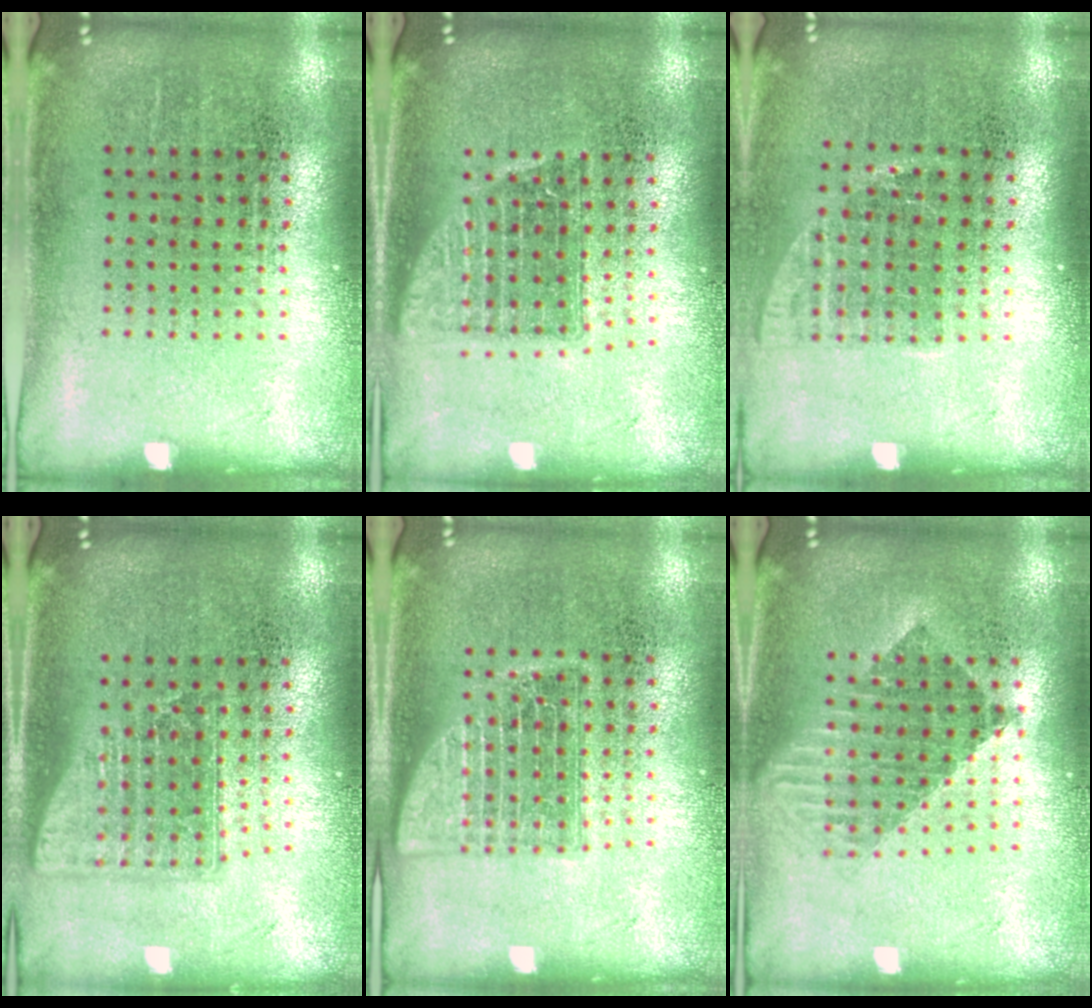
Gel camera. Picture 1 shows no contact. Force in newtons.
{"total": 1.4, "press": 1.1, "slide": 0.8}
{"total": 1.1, "press": 0.9, "slide": 0.6}
{"total": 1.6, "press": 1.3, "slide": 1.0}
{"total": 1.8, "press": 1.7, "slide": 0.3}
{"total": 1.7, "press": 1.4, "slide": 1.0}